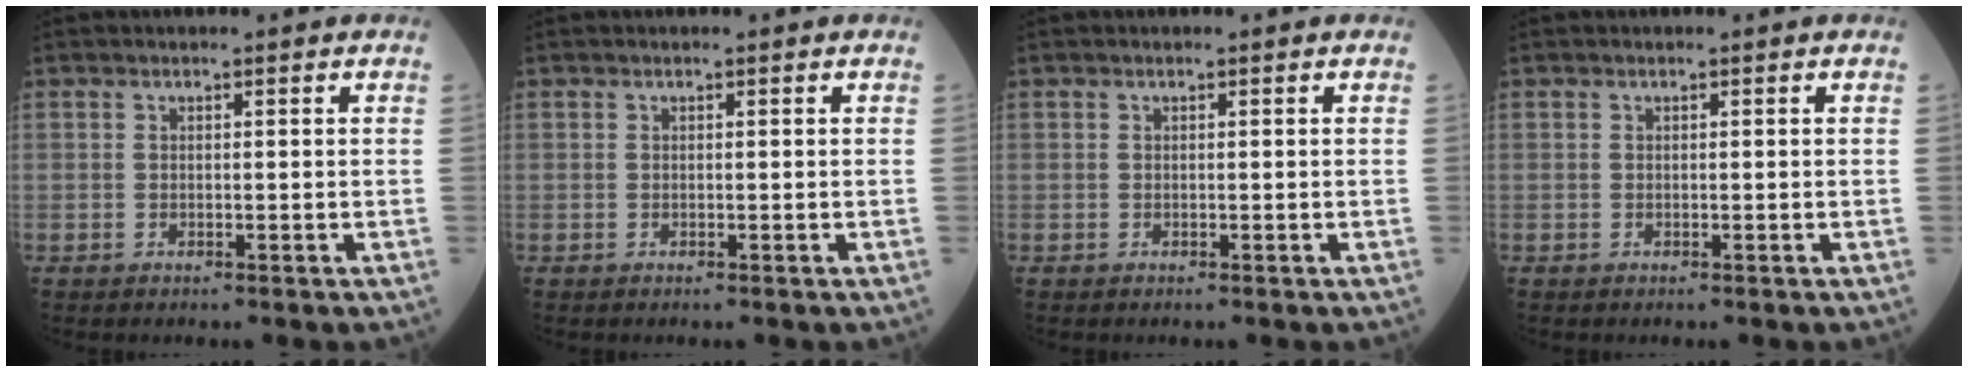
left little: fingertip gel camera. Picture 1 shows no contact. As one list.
[{"total": 0.0}, {"total": 0.0}, {"total": 0.0}]